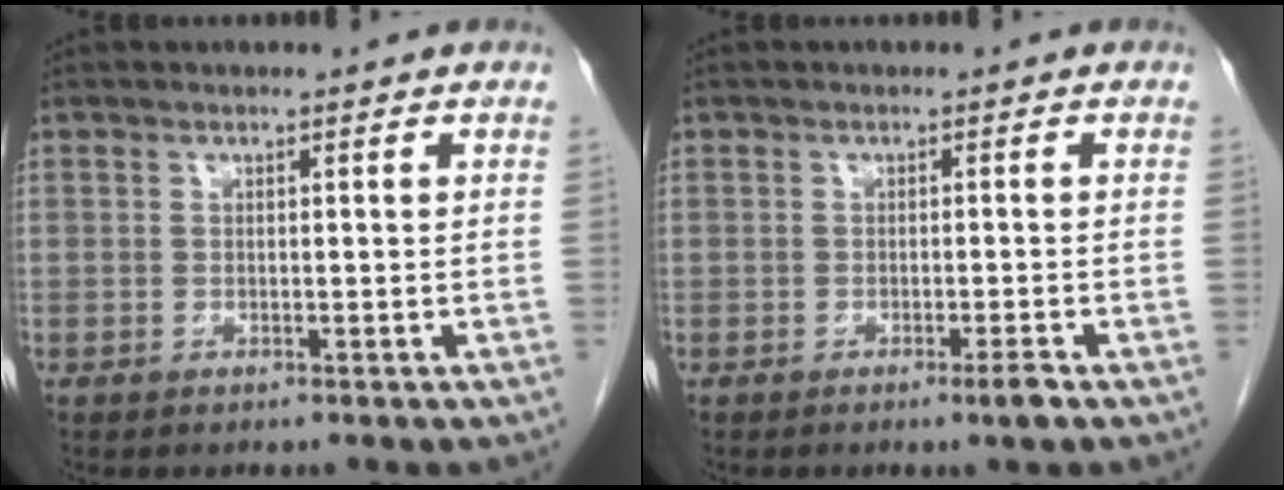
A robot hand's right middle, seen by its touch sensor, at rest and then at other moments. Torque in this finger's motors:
{"motor_torque": [0.38, 0.20, -0.03, 0.02]}